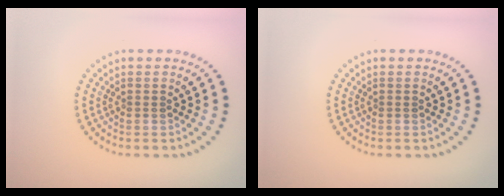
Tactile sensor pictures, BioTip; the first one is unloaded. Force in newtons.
{"total": 0.0}